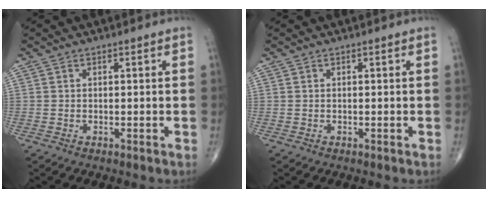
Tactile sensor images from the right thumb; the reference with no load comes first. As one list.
[{"total": 0.0}]